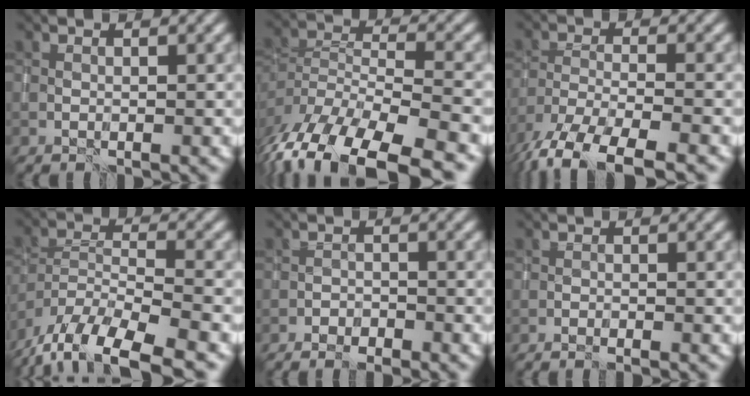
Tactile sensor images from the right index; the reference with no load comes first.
{"total": 12.4, "force": [-8.5, 4.6, 7.8], "torque": [-0.154, -0.001, -0.131]}
{"total": 10.5, "force": [-8.0, 3.6, 5.7], "torque": [-0.116, -0.032, -0.132]}
{"total": 12.5, "force": [-10.2, 3.9, 6.2], "torque": [-0.112, -0.016, -0.155]}
{"total": 2.3, "force": [-2.0, 0.7, 0.8], "torque": [-0.017, 0.007, -0.032]}
{"total": 1.3, "force": [-1.0, 0.2, 0.8], "torque": [-0.017, 0.007, -0.021]}